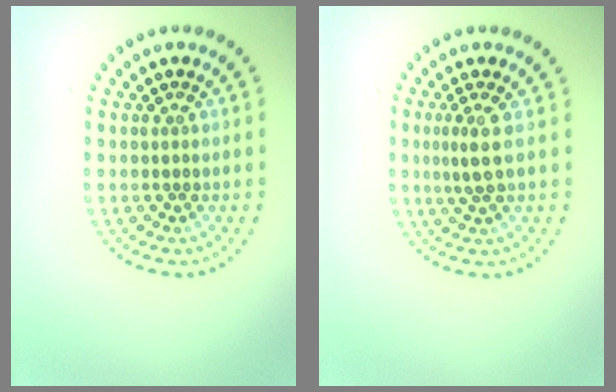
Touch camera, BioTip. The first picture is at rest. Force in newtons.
{"total": 1.9, "press": 1.4, "slide": 1.3}